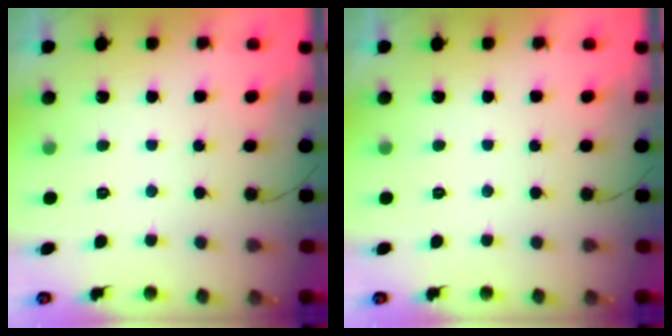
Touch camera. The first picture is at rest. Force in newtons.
{"total": 0.0}